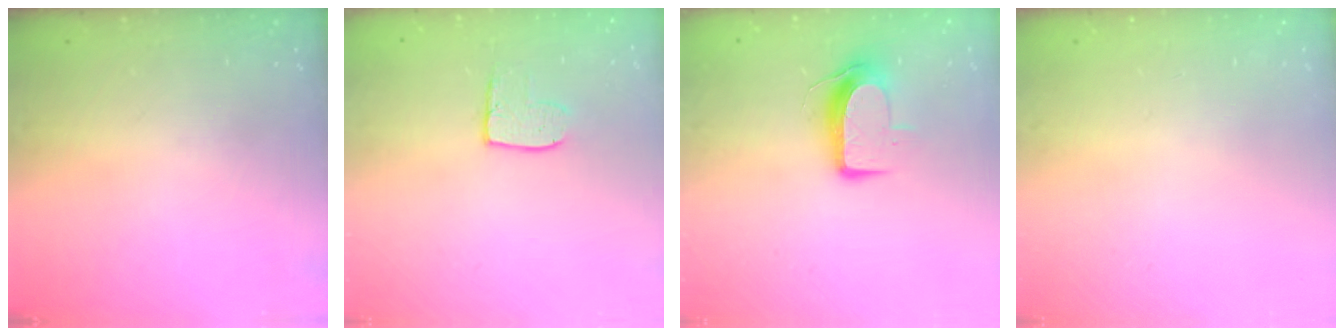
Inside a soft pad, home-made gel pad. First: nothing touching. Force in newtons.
{"total": 8.4, "press": 8.4, "slide": 0.3}
{"total": 8.8, "press": 8.8, "slide": 0.5}
{"total": 0.0}